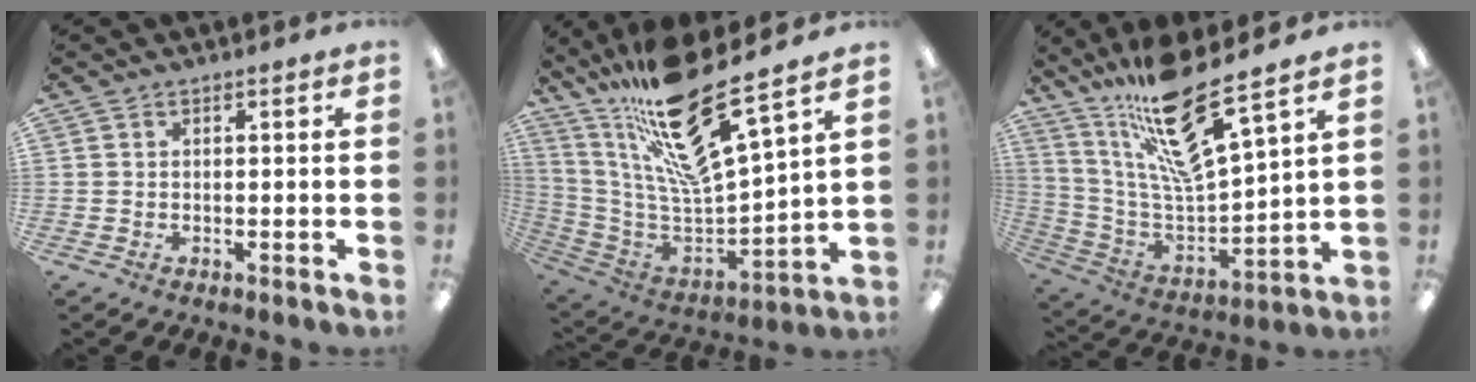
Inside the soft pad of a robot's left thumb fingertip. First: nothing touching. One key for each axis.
{"total": 24.9, "fx": 18.0, "fy": 4.6, "fz": 16.6, "tx": -0.300, "ty": -0.122, "tz": 0.296}
{"total": 21.3, "fx": 16.1, "fy": 3.7, "fz": 13.4, "tx": -0.246, "ty": -0.104, "tz": 0.267}